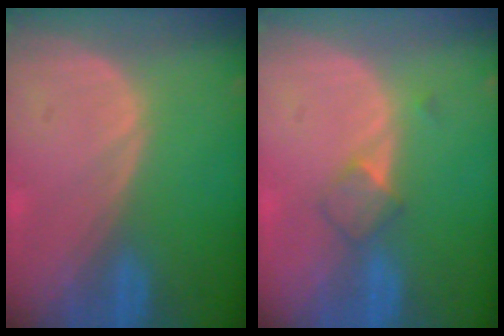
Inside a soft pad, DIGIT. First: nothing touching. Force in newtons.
{"total": 3.0, "press": 2.7, "slide": 1.2}